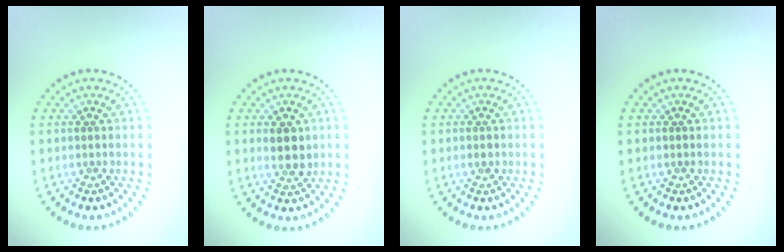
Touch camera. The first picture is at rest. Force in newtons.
{"total": 2.4, "press": 2.3, "slide": 0.7}
{"total": 1.0, "press": 1.0, "slide": 0.1}
{"total": 0.0}